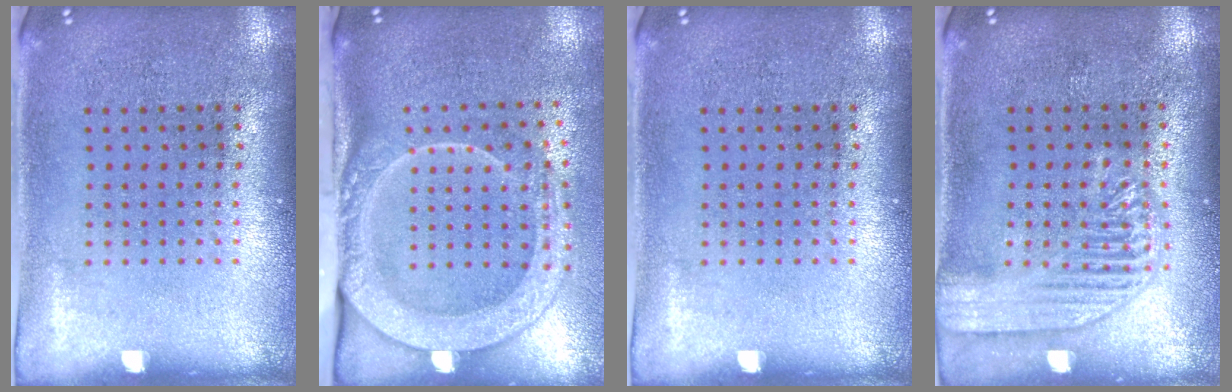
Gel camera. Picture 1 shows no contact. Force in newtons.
{"total": 2.7, "press": 2.1, "slide": 1.6}
{"total": 0.0}
{"total": 1.8, "press": 1.8, "slide": 0.3}